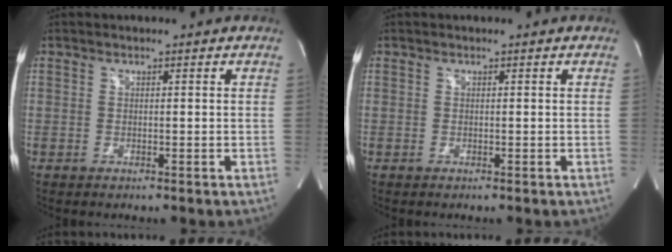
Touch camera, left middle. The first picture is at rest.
{"total": 0.0}